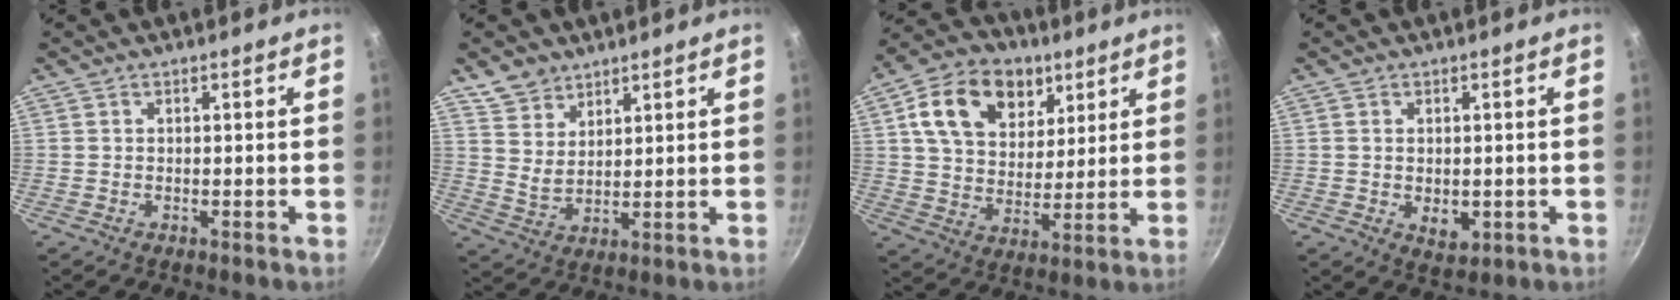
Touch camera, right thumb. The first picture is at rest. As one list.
[{"total": 6.5, "force": [4.7, 4.0, 1.8], "torque": [-0.012, -0.016, 0.094]}, {"total": 17.2, "force": [7.3, 12.2, 9.6], "torque": [-0.136, -0.015, 0.116]}, {"total": 4.2, "force": [-0.5, 2.7, 3.2], "torque": [-0.046, -0.011, -0.004]}]